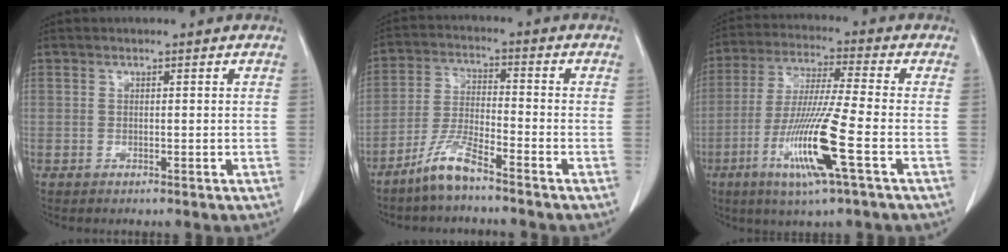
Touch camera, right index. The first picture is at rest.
{"total": 6.8, "force": [-5.3, 0.5, 4.3], "torque": [-0.099, -0.014, -0.109]}
{"total": 13.5, "force": [-5.1, -0.7, 12.5], "torque": [-0.253, -0.024, -0.100]}